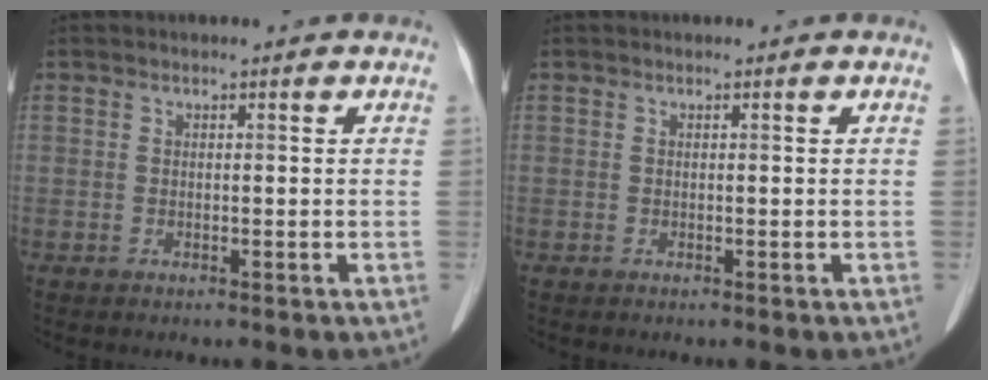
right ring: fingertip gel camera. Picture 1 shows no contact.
{"total": 0.0}